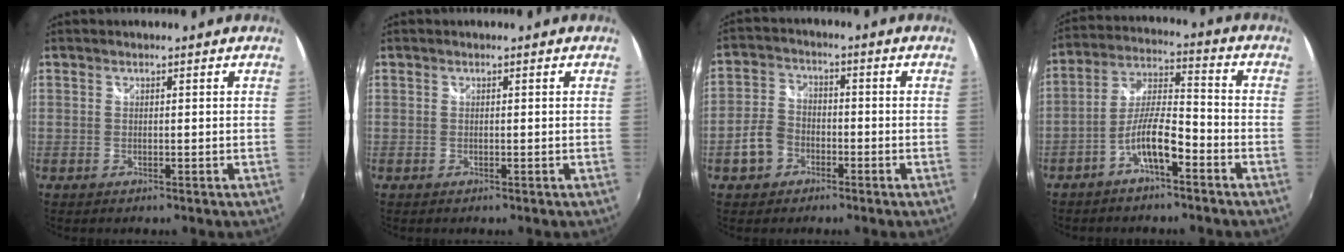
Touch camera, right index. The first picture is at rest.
{"total": 0.0}
{"total": 6.0, "force": [-2.8, 4.6, 2.7], "torque": [-0.065, 0.018, -0.046]}
{"total": 8.4, "force": [-4.8, 2.0, 6.6], "torque": [-0.138, 0.013, -0.086]}